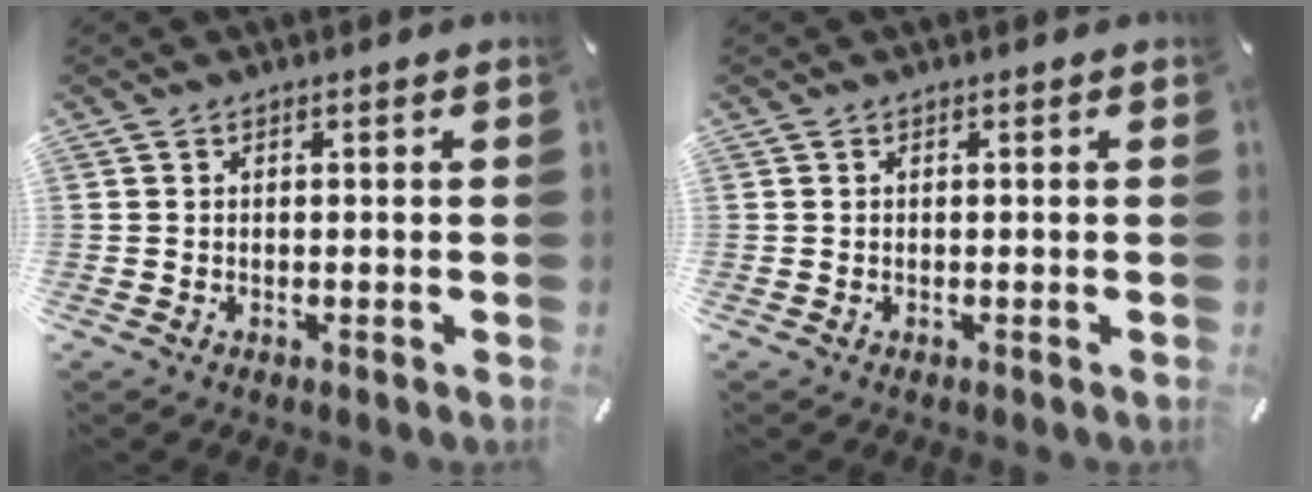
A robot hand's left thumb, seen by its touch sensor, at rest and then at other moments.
{"total": 0.0}